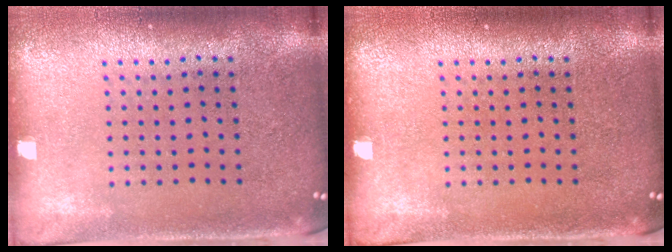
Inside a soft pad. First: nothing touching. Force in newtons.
{"total": 0.0}